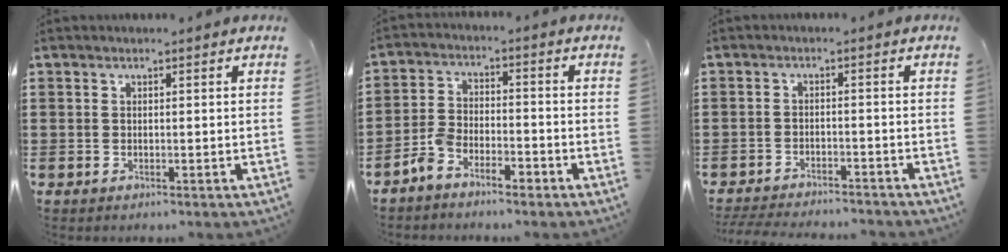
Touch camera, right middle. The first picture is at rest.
{"total": 4.7, "force": [-4.3, 1.2, 1.5], "torque": [-0.047, 0.006, -0.093]}
{"total": 3.4, "force": [-3.3, 0.1, 0.6], "torque": [-0.019, -0.004, -0.070]}